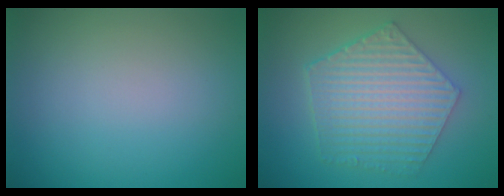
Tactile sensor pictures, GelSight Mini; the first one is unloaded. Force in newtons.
{"total": 6.2, "press": 4.8, "slide": 4.0}